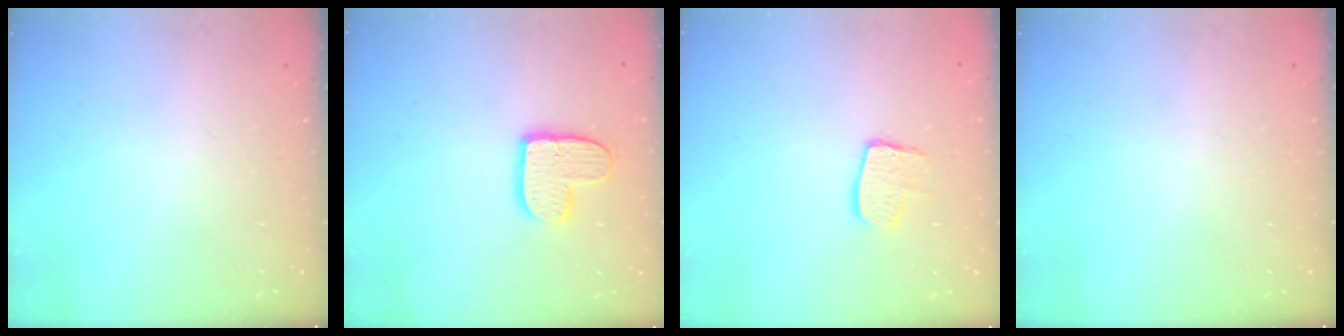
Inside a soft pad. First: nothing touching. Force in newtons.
{"total": 11.0, "press": 10.9, "slide": 0.9}
{"total": 8.0, "press": 8.0, "slide": 0.5}
{"total": 0.0}